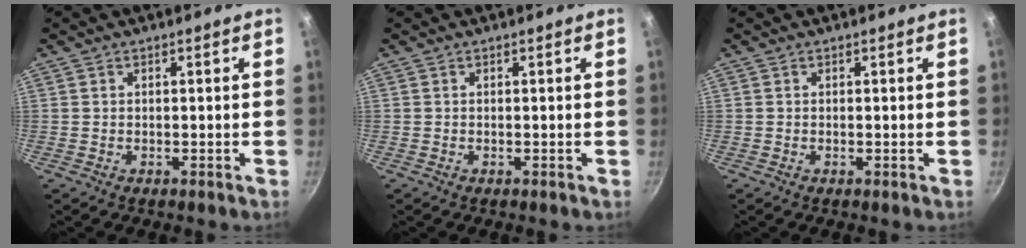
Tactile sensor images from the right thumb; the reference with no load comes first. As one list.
[{"total": 0.0}, {"total": 0.0}]